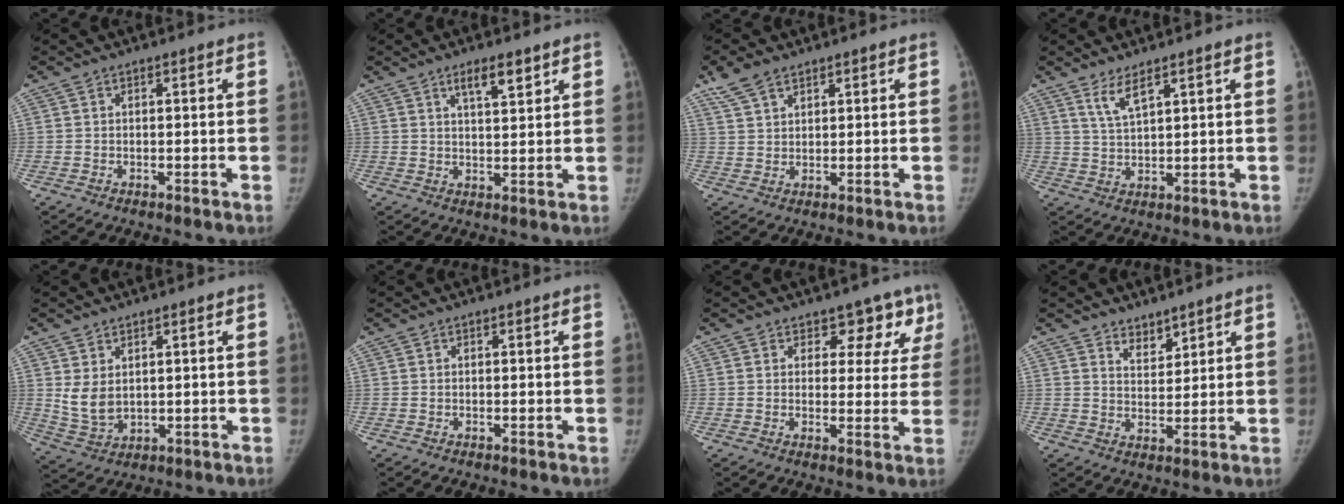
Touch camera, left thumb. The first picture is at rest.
{"total": 5.0, "force": [3.2, 1.4, 3.6], "torque": [-0.050, -0.022, 0.054]}
{"total": 5.4, "force": [3.8, 2.7, 2.7], "torque": [-0.045, -0.003, 0.082]}
{"total": 4.3, "force": [2.8, 0.9, 3.0], "torque": [-0.058, -0.022, 0.062]}
{"total": 5.8, "force": [1.5, 3.8, 4.1], "torque": [-0.070, -0.012, 0.045]}
{"total": 0.0}
{"total": 6.8, "force": [4.8, 4.4, 1.9], "torque": [0.019, -0.027, 0.047]}
{"total": 4.0, "force": [3.4, 1.8, 1.1], "torque": [0.002, -0.030, 0.063]}